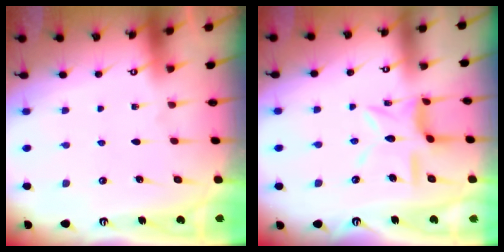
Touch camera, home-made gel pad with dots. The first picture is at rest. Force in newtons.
{"total": 11.2, "press": 11.2, "slide": 1.0}